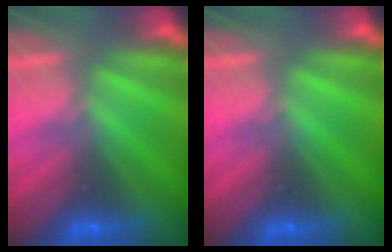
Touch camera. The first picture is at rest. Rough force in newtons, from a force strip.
{"total": 0.0}